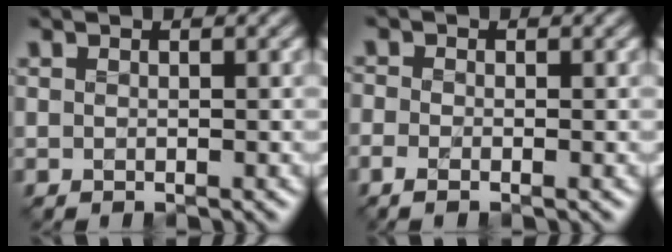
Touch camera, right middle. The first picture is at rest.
{"total": 1.4, "force": [-1.3, -0.5, -0.1], "torque": [-0.014, -0.005, -0.009]}